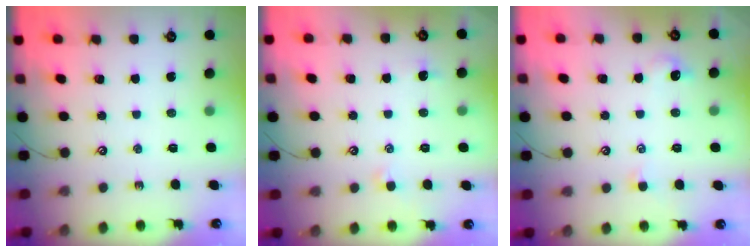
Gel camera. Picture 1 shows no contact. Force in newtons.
{"total": 0.8, "press": 0.6, "slide": 0.5}
{"total": 1.7, "press": 1.6, "slide": 0.6}